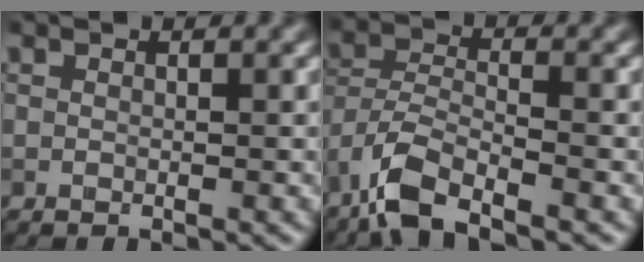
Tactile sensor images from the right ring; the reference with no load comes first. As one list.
[{"total": 5.7, "force": [-4.1, 1.8, 3.5], "torque": [-0.067, -0.001, -0.087]}]